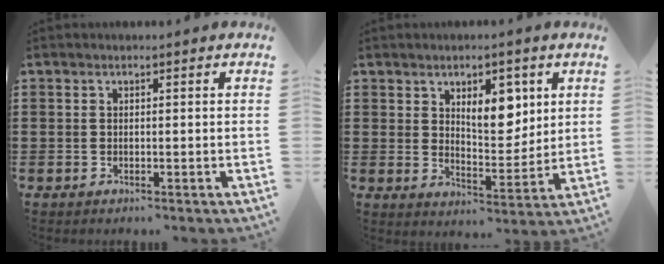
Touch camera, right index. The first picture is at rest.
{"total": 7.4, "force": [3.4, 3.9, 5.2], "torque": [-0.076, -0.007, 0.053]}